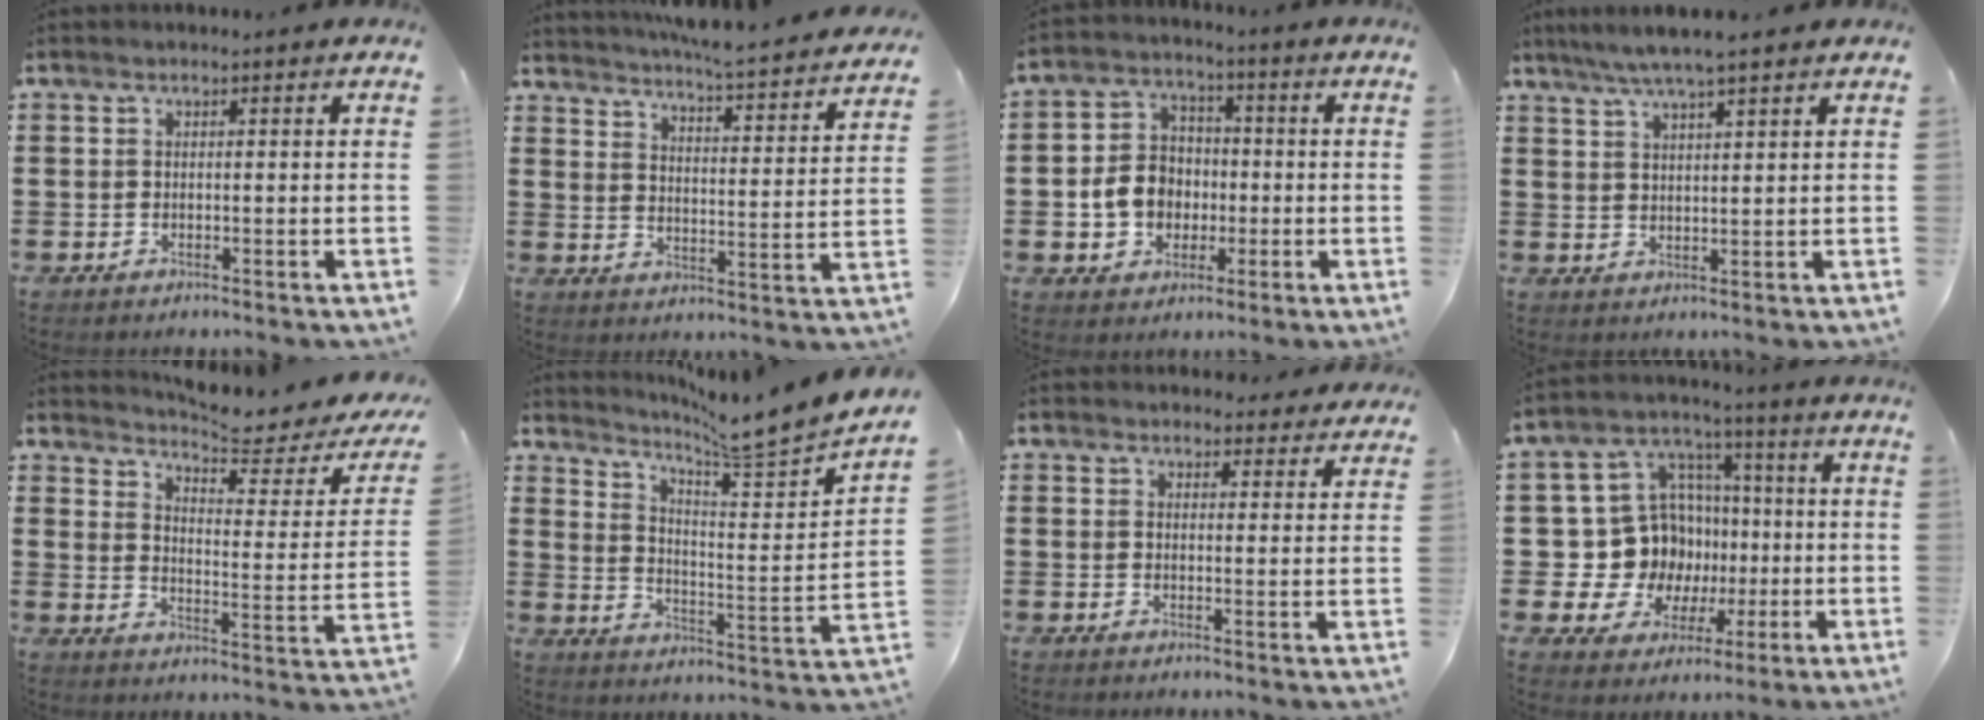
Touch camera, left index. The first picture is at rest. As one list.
[{"total": 5.0, "force": [4.8, -0.8, 1.2], "torque": [-0.040, -0.049, 0.074]}, {"total": 7.3, "force": [-1.2, 6.4, 3.2], "torque": [-0.081, 0.015, -0.024]}, {"total": 4.8, "force": [3.9, -0.1, 2.8], "torque": [-0.062, -0.006, 0.069]}, {"total": 5.8, "force": [5.2, 0.2, 2.7], "torque": [-0.062, -0.043, 0.083]}, {"total": 6.4, "force": [5.8, -1.1, 2.4], "torque": [-0.059, -0.063, 0.085]}, {"total": 3.5, "force": [3.4, 0.8, 0.5], "torque": [-0.001, -0.014, 0.061]}, {"total": 12.3, "force": [-0.2, 11.7, 3.8], "torque": [-0.115, -0.002, 0.012]}]